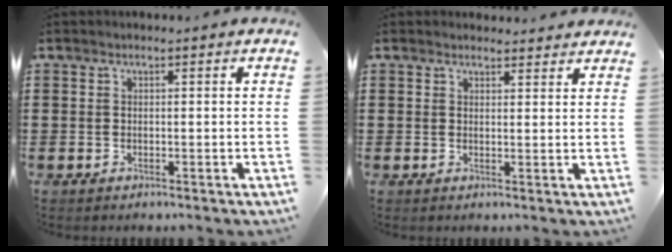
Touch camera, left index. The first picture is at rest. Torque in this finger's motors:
{"motor_torque": [1.27, -0.73, 0.23, 0.02]}